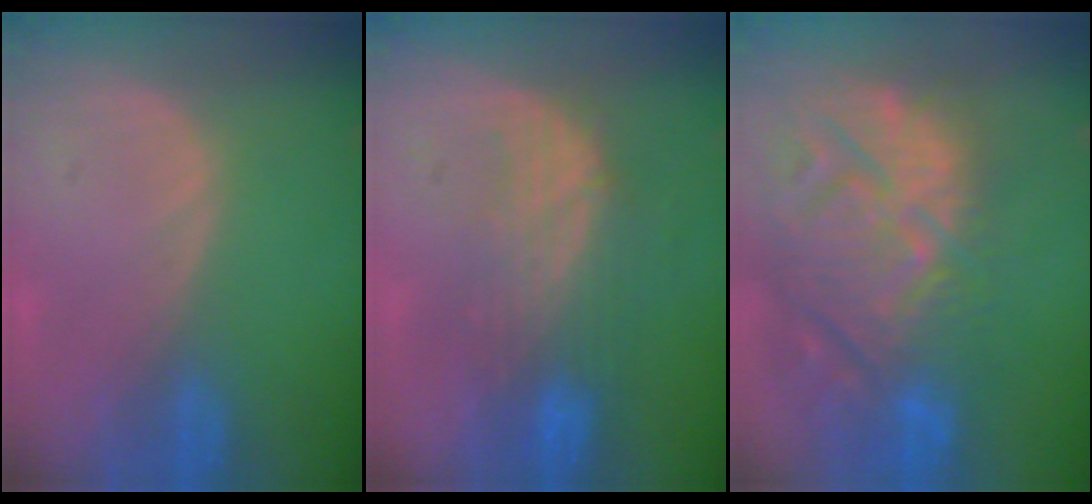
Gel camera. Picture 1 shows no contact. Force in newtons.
{"total": 7.6, "press": 7.1, "slide": 2.8}
{"total": 15.4, "press": 13.2, "slide": 8.0}